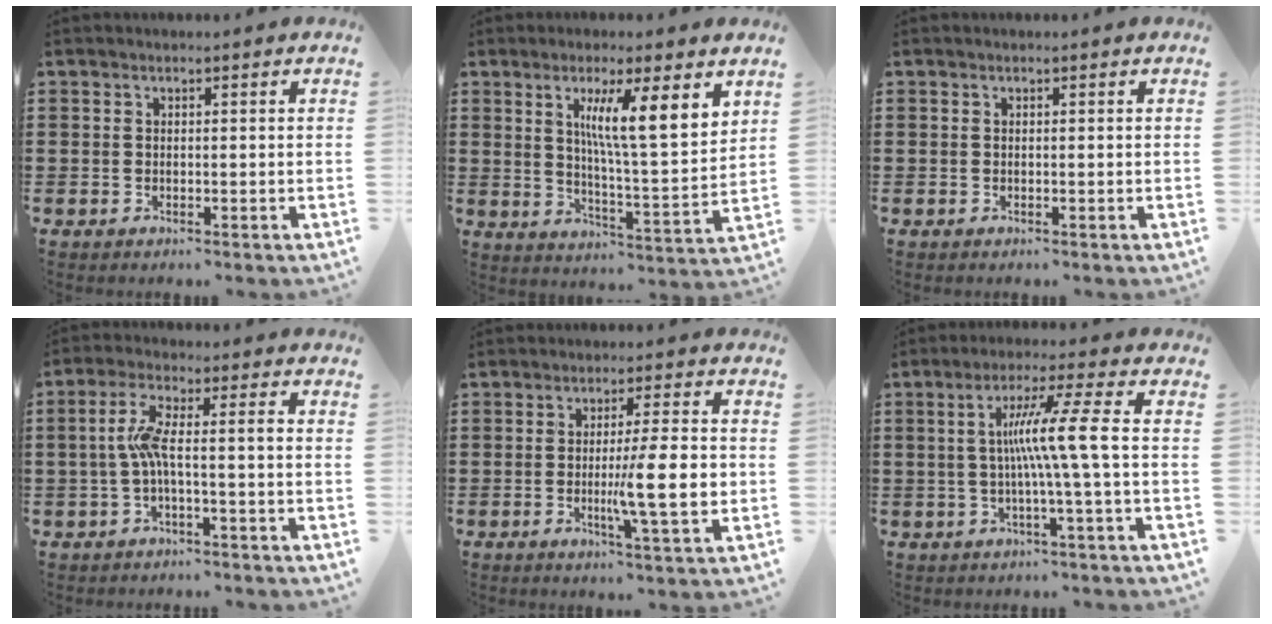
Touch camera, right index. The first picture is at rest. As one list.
[{"total": 8.7, "force": [4.1, 1.1, 7.6], "torque": [-0.141, -0.013, 0.064]}, {"total": 0.0}, {"total": 5.8, "force": [-1.0, 0.8, 5.6], "torque": [-0.116, -0.002, -0.026]}, {"total": 9.7, "force": [-1.3, 0.8, 9.5], "torque": [-0.157, -0.013, -0.025]}, {"total": 8.8, "force": [-0.2, -1.2, 8.7], "torque": [-0.160, -0.001, -0.016]}]